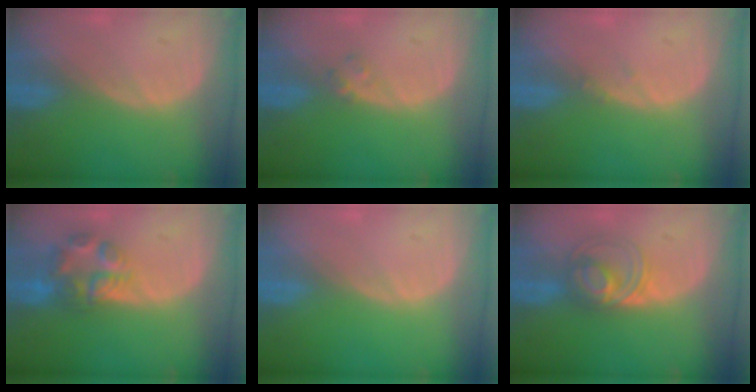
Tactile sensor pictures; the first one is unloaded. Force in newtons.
{"total": 1.2, "press": 1.2, "slide": 0.2}
{"total": 0.6, "press": 0.6, "slide": 0.3}
{"total": 6.9, "press": 6.0, "slide": 3.3}
{"total": 0.0}
{"total": 5.5, "press": 5.5, "slide": 0.6}